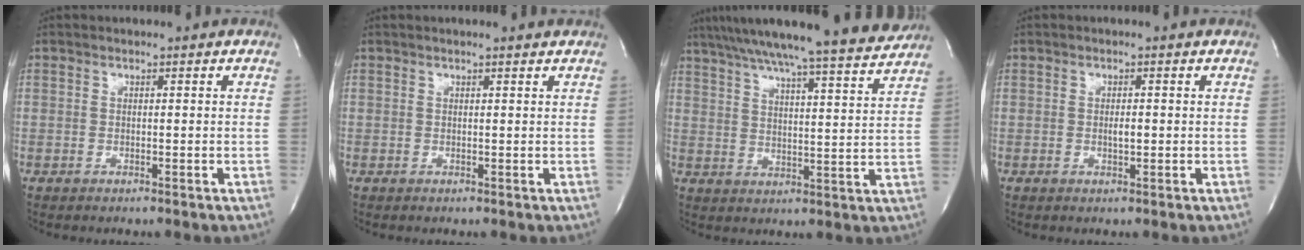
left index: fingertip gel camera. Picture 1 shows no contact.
{"total": 1.7, "force": [1.6, -0.1, 0.6], "torque": [-0.015, 0.007, 0.018]}
{"total": 19.5, "force": [17.4, -0.3, 8.7], "torque": [-0.145, -0.014, 0.242]}
{"total": 1.4, "force": [0.0, 0.4, 1.3], "torque": [-0.024, 0.000, 0.000]}